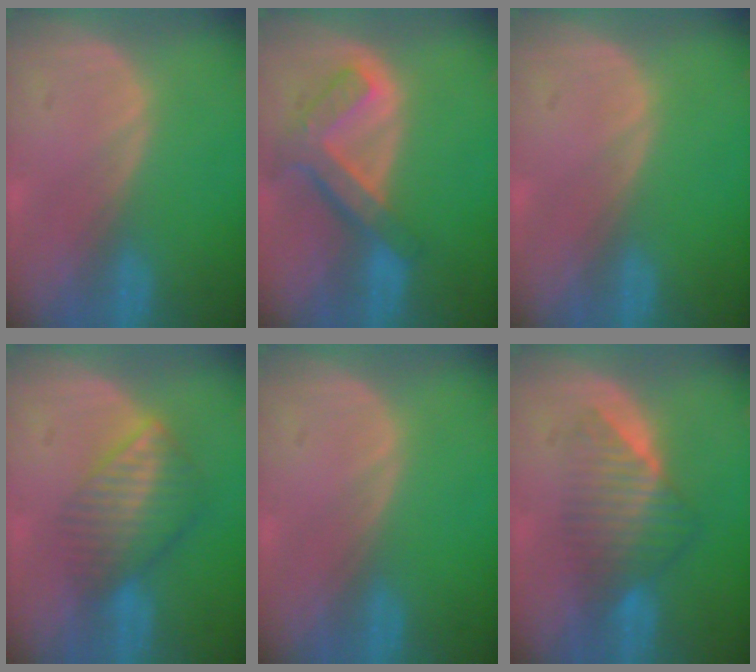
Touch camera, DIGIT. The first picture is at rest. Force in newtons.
{"total": 7.5, "press": 6.4, "slide": 3.9}
{"total": 0.0}
{"total": 6.7, "press": 5.8, "slide": 3.3}
{"total": 0.0}
{"total": 6.7, "press": 6.1, "slide": 2.8}